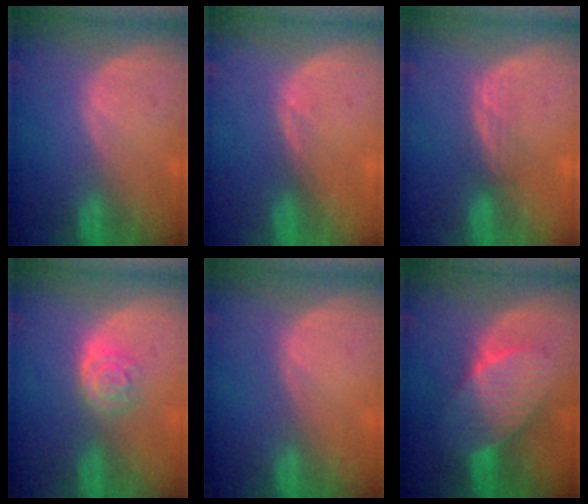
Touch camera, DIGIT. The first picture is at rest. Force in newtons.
{"total": 0.8, "press": 0.6, "slide": 0.6}
{"total": 2.3, "press": 2.2, "slide": 0.5}
{"total": 4.3, "press": 3.8, "slide": 2.0}
{"total": 0.0}
{"total": 7.3, "press": 7.3, "slide": 1.0}